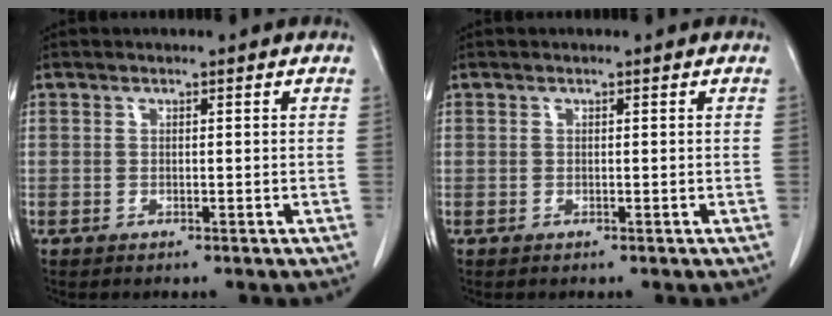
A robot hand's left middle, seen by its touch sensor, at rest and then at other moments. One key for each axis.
{"total": 0.0}